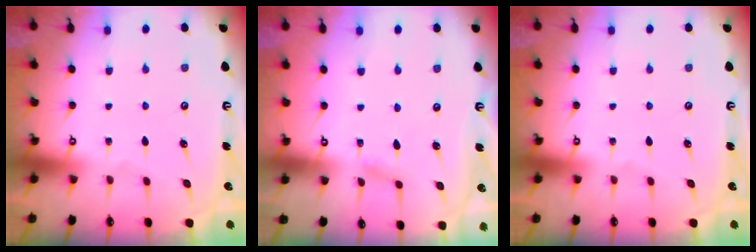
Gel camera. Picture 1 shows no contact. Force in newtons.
{"total": 2.6, "press": 2.6, "slide": 0.2}
{"total": 0.0}